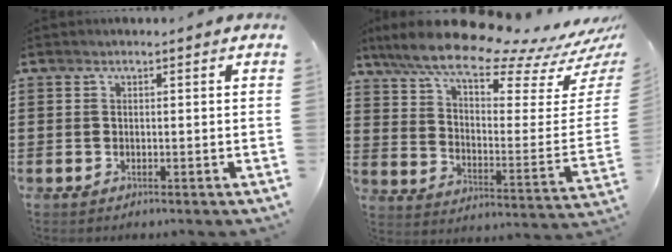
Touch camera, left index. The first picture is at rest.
{"total": 13.0, "force": [10.5, 1.9, 7.5], "torque": [-0.162, -0.073, 0.177]}